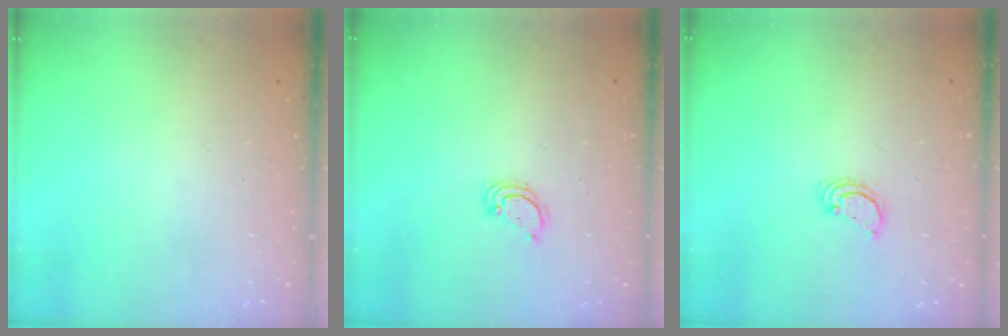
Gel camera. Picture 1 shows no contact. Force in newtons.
{"total": 2.9, "press": 2.8, "slide": 0.2}
{"total": 2.7, "press": 2.7, "slide": 0.2}